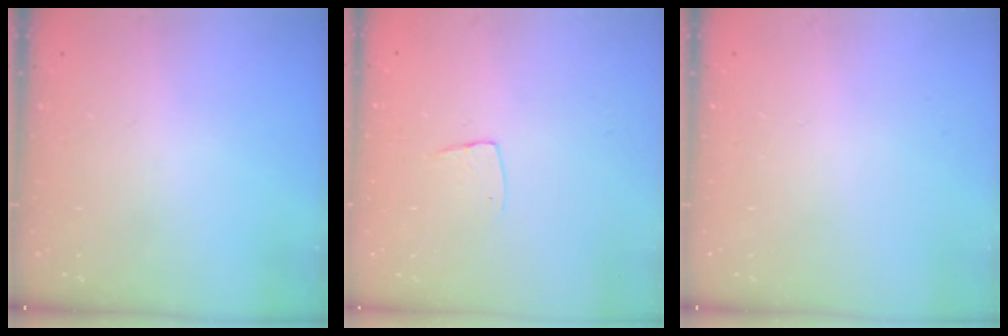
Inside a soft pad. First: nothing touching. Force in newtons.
{"total": 5.3, "press": 5.3, "slide": 0.3}
{"total": 0.0}